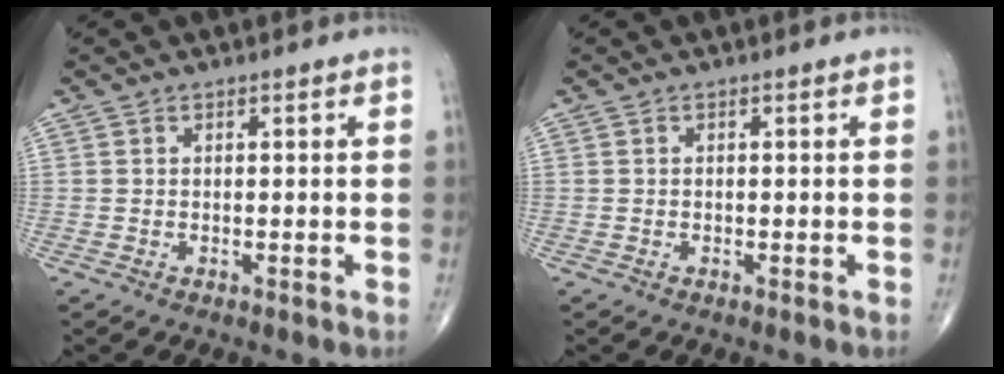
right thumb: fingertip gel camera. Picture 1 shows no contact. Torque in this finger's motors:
{"motor_torque": [-0.14, -0.05, -0.17, -0.16, 0.01]}